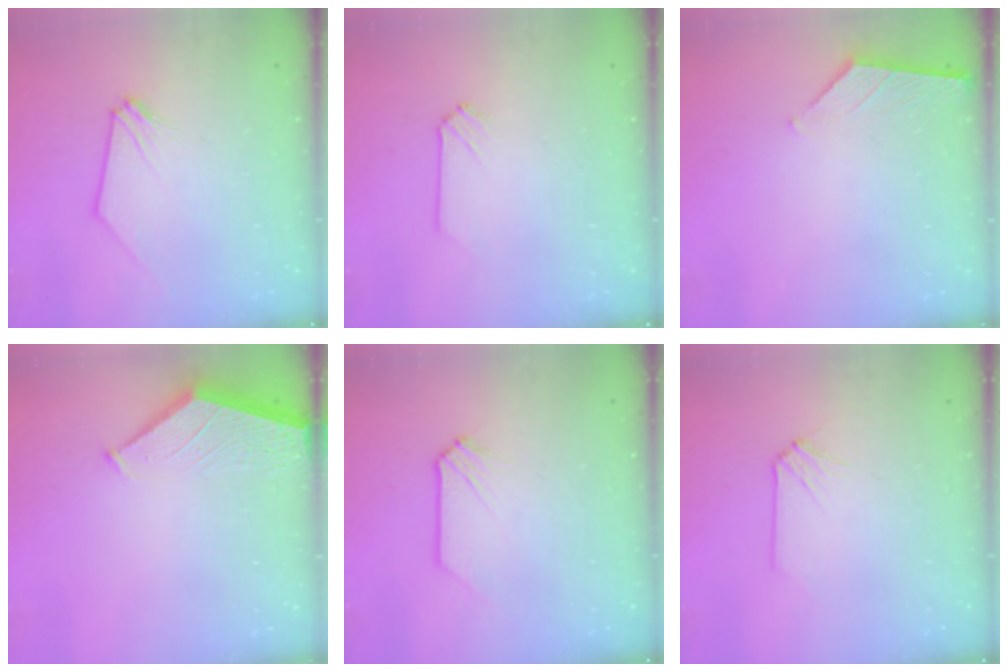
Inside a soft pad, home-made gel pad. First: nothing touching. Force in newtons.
{"total": 0.0}
{"total": 1.2, "press": 1.1, "slide": 0.2}
{"total": 1.8, "press": 1.8, "slide": 0.2}
{"total": 0.0}
{"total": 0.6, "press": 0.6, "slide": 0.1}